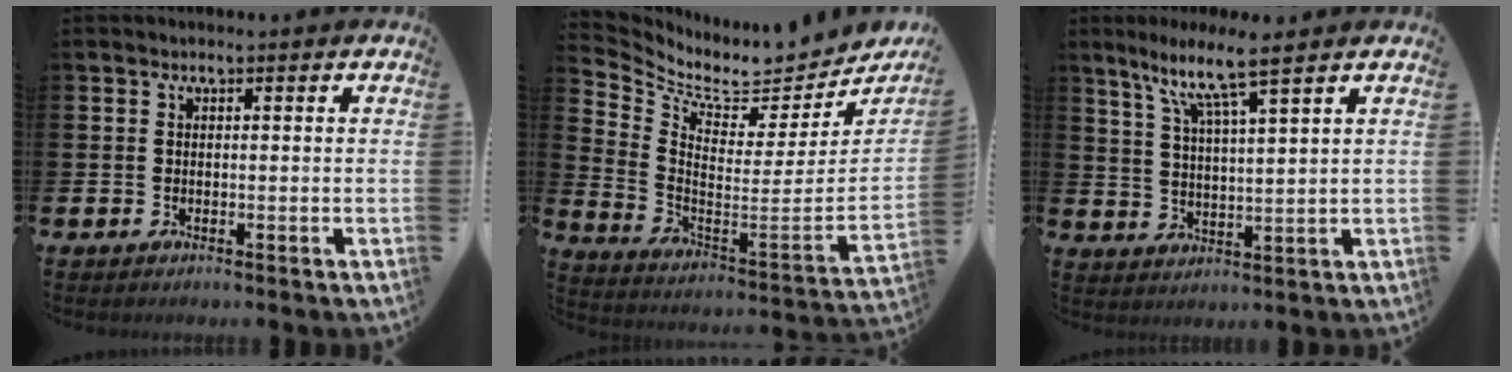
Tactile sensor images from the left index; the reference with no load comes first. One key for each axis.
{"total": 6.3, "fx": 5.9, "fy": 1.8, "fz": 1.3, "tx": -0.051, "ty": -0.076, "tz": 0.093}
{"total": 7.7, "fx": 6.1, "fy": 0.0, "fz": 4.6, "tx": -0.102, "ty": -0.027, "tz": 0.102}